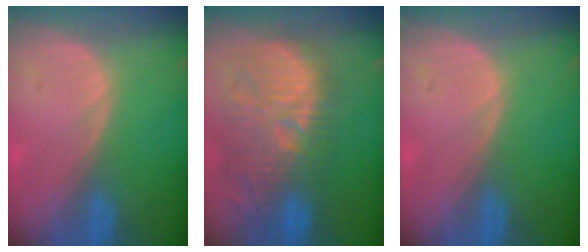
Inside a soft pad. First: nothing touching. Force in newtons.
{"total": 12.6, "press": 12.0, "slide": 4.1}
{"total": 0.0}